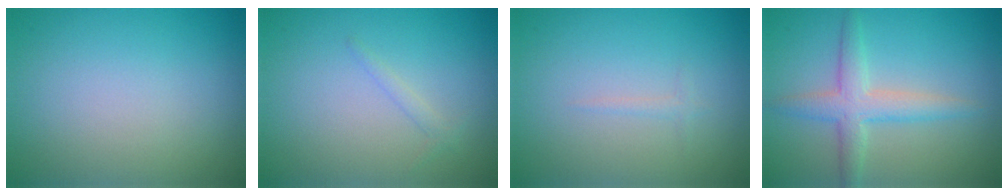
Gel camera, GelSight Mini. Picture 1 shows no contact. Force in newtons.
{"total": 0.9, "press": 0.9, "slide": 0.0}
{"total": 0.6, "press": 0.6, "slide": 0.0}
{"total": 3.4, "press": 3.4, "slide": 0.2}